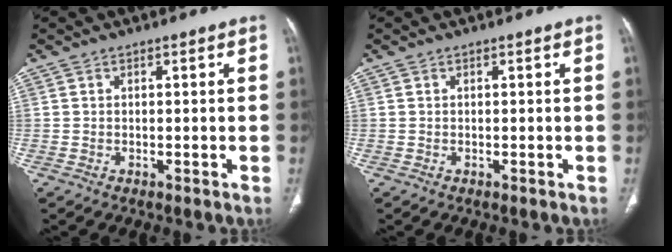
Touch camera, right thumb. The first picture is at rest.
{"total": 0.0}